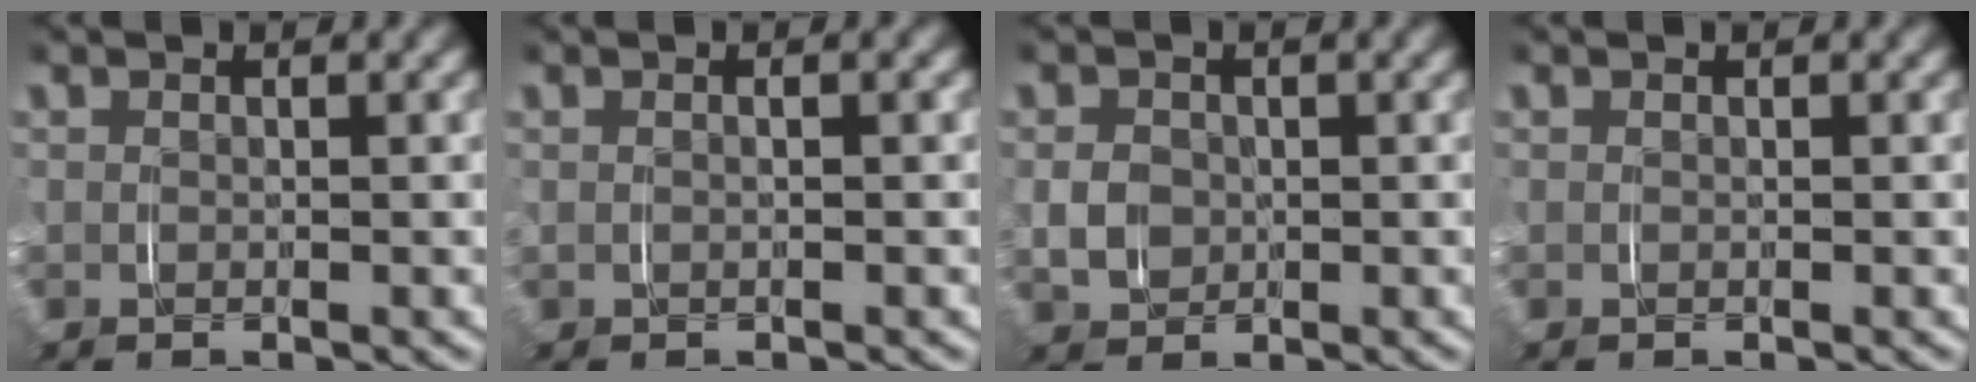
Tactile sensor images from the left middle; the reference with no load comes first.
{"total": 0.6, "force": [0.1, 0.2, 0.6], "torque": [-0.013, 0.005, 0.000]}
{"total": 2.3, "force": [0.0, 2.0, 1.2], "torque": [-0.029, -0.001, 0.004]}
{"total": 0.0}